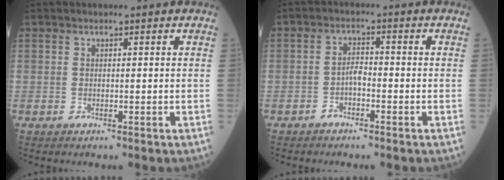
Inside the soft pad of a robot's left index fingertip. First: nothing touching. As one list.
[{"total": 2.2, "force": [-1.4, 0.8, 1.5], "torque": [-0.025, 0.005, -0.027]}]